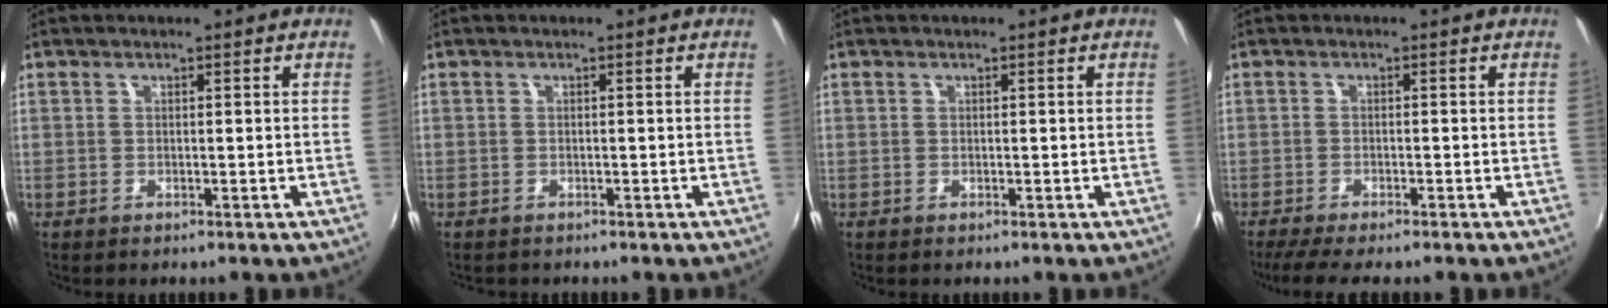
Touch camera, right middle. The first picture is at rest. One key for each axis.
{"total": 0.5, "fx": -0.5, "fy": 0.2, "fz": 0.1, "tx": -0.003, "ty": 0.000, "tz": -0.007}
{"total": 0.0}
{"total": 6.0, "fx": -5.0, "fy": 0.2, "fz": 3.3, "tx": -0.077, "ty": -0.024, "tz": -0.083}